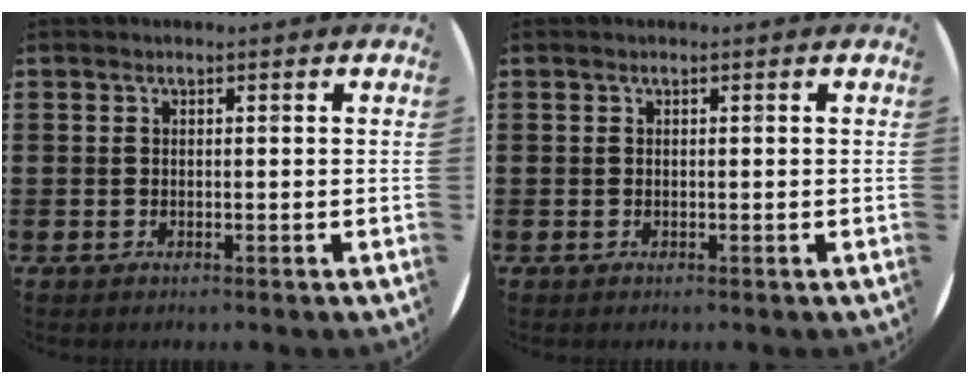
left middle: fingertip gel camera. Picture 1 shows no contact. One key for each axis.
{"total": 0.0}